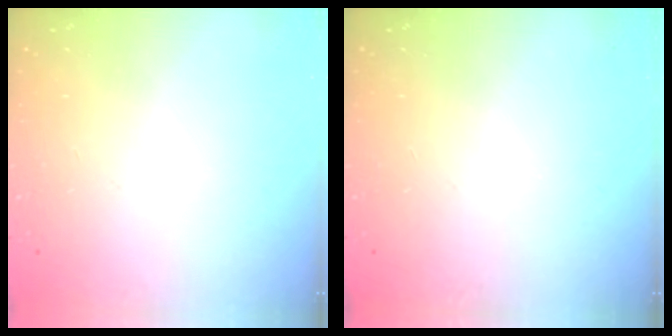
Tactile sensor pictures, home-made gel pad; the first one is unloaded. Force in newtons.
{"total": 0.0}